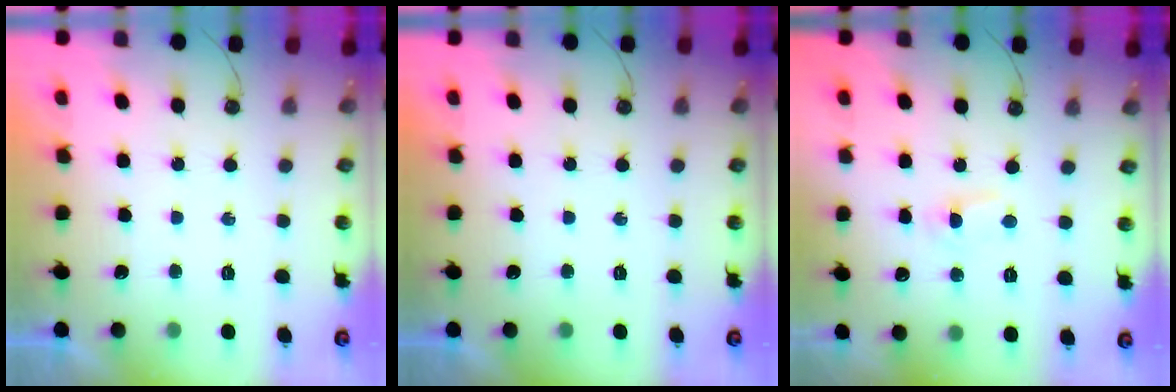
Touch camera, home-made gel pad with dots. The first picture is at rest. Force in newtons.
{"total": 0.0}
{"total": 2.0, "press": 2.0, "slide": 0.3}